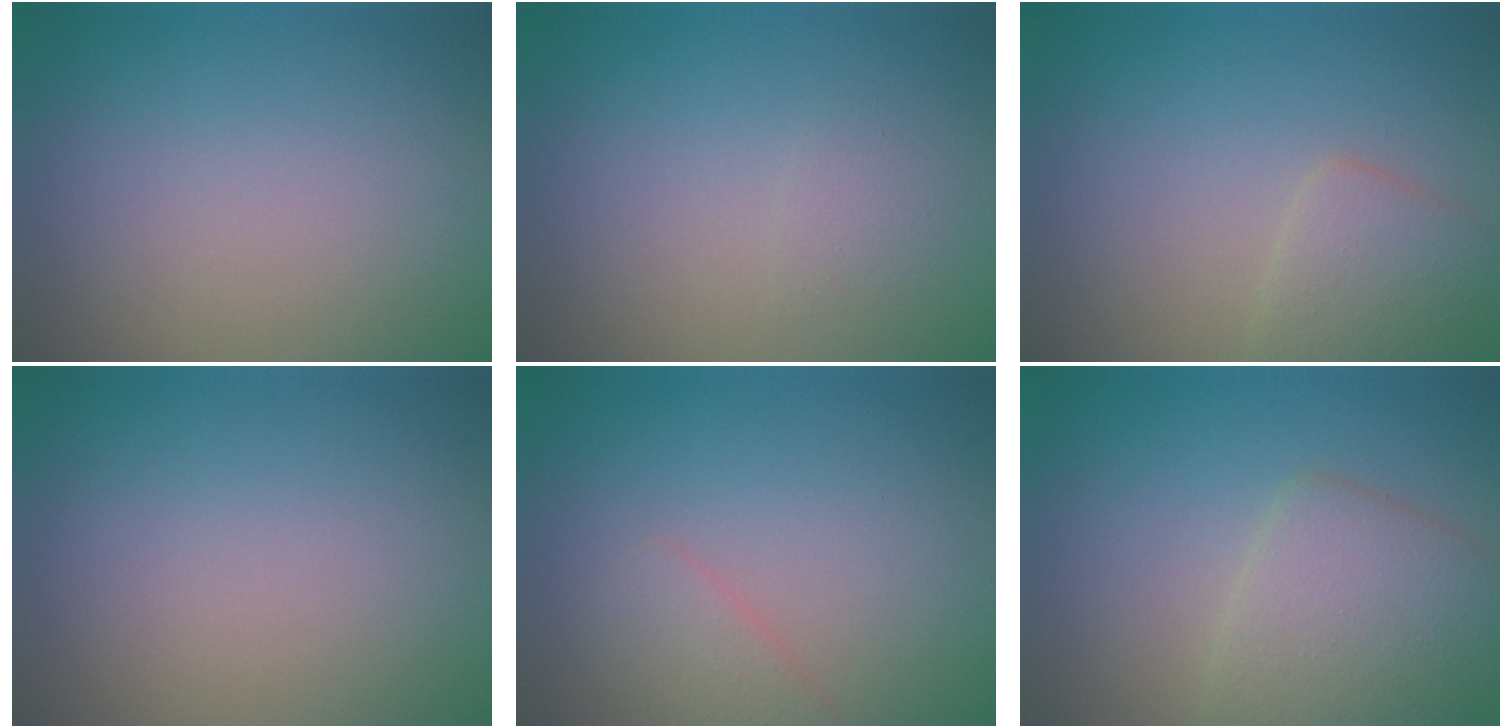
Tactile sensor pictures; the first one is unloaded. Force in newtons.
{"total": 0.7, "press": 0.7, "slide": 0.0}
{"total": 2.6, "press": 2.6, "slide": 0.1}
{"total": 0.0}
{"total": 1.6, "press": 1.6, "slide": 0.0}
{"total": 4.6, "press": 4.6, "slide": 0.4}